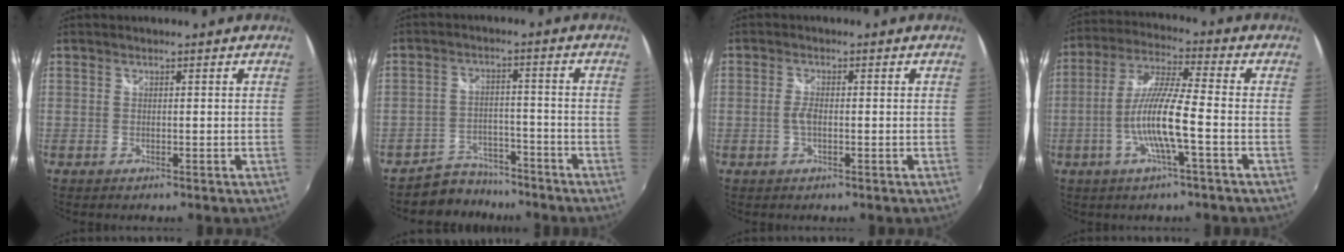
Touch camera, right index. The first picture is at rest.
{"total": 6.9, "force": [-5.9, 3.5, 0.1], "torque": [-0.020, 0.018, -0.092]}
{"total": 2.2, "force": [-0.5, 1.0, 1.9], "torque": [-0.041, 0.001, -0.012]}
{"total": 10.8, "force": [-3.3, 0.5, 10.2], "torque": [-0.210, 0.001, -0.064]}